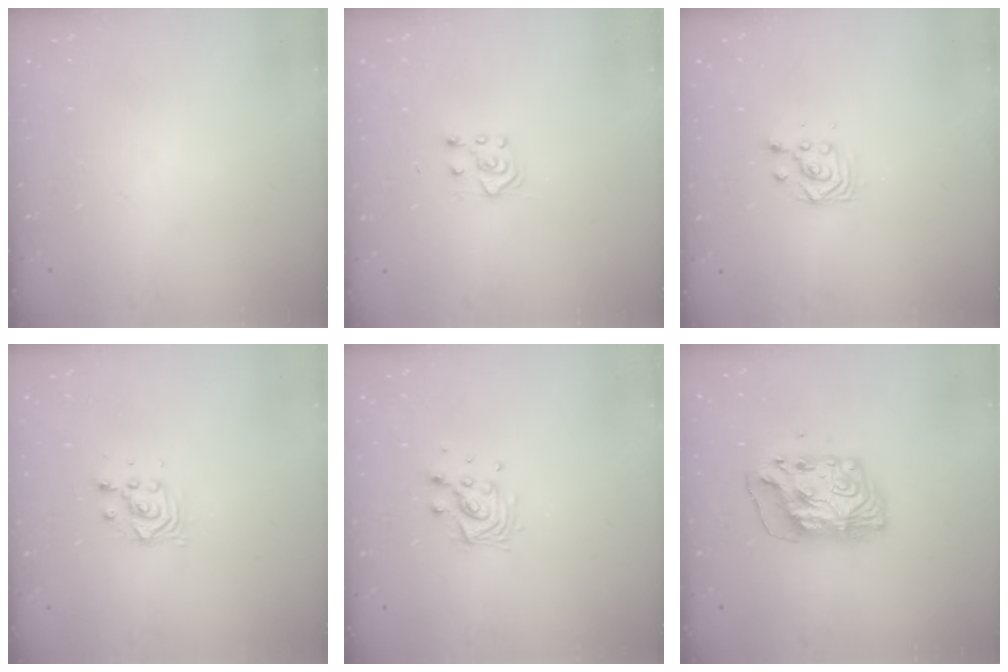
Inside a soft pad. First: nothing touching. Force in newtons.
{"total": 4.8, "press": 4.7, "slide": 0.7}
{"total": 2.8, "press": 2.8, "slide": 0.3}
{"total": 4.4, "press": 4.4, "slide": 0.2}
{"total": 9.8, "press": 9.8, "slide": 0.6}
{"total": 11.3, "press": 11.3, "slide": 1.1}